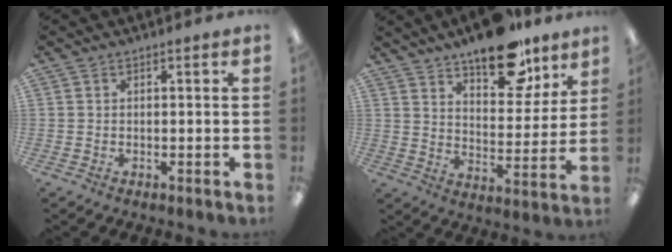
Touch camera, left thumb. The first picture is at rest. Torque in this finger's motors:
{"motor_torque": [0.31, 0.43, 1.18, -1.58, 0.26]}